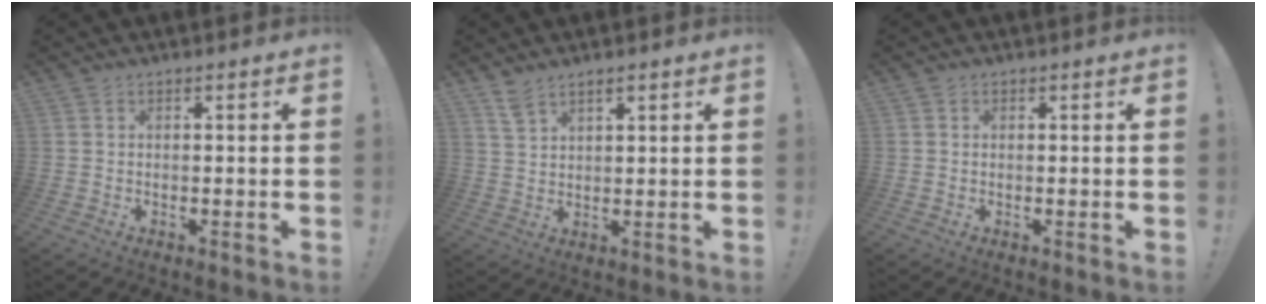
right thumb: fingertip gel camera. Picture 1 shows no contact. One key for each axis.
{"total": 4.7, "fx": 3.5, "fy": 2.1, "fz": 2.4, "tx": -0.044, "ty": -0.015, "tz": 0.065}
{"total": 0.7, "fx": 0.2, "fy": 0.6, "fz": -0.1, "tx": 0.005, "ty": 0.001, "tz": 0.003}